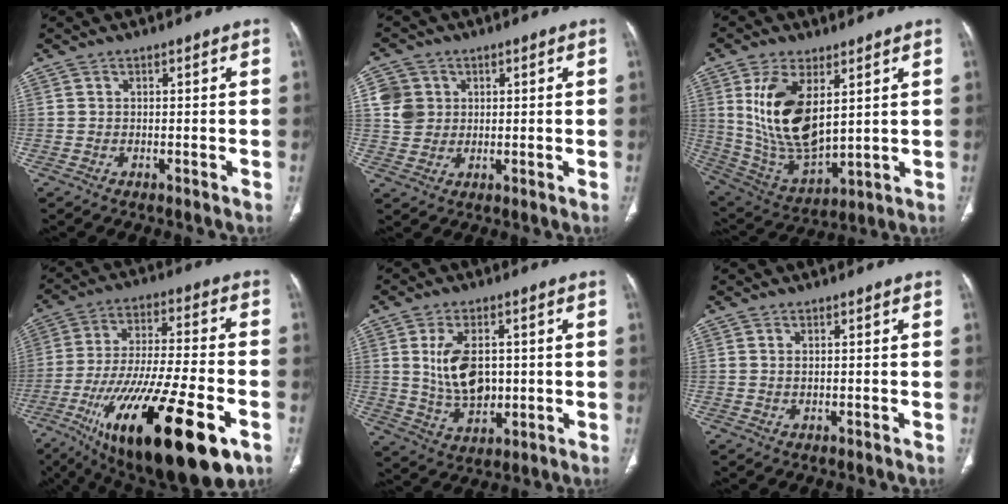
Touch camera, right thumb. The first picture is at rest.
{"total": 6.0, "force": [1.5, 5.5, 1.8], "torque": [-0.013, 0.000, 0.028]}
{"total": 16.7, "force": [4.9, 8.4, 13.6], "torque": [-0.250, -0.026, 0.115]}
{"total": 29.6, "force": [-13.0, 9.2, 24.9], "torque": [-0.425, 0.022, -0.204]}
{"total": 10.4, "force": [1.4, 6.5, 8.0], "torque": [-0.132, -0.010, 0.040]}
{"total": 0.7, "force": [0.3, 0.3, 0.6], "torque": [-0.013, 0.002, 0.007]}